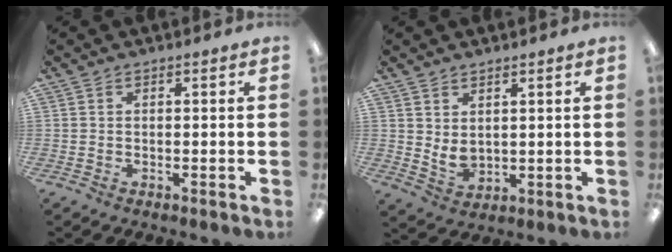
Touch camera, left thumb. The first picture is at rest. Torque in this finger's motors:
{"motor_torque": [-0.03, 0.04, 0.27, -0.37, 0.01]}